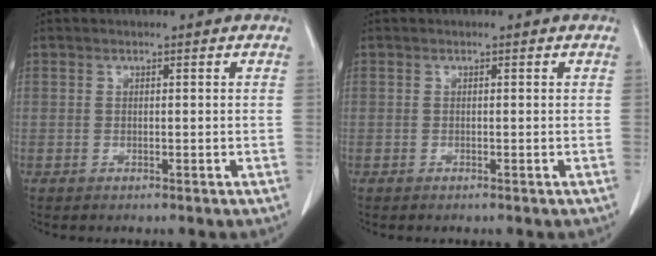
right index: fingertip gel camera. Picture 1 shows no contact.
{"total": 0.0}